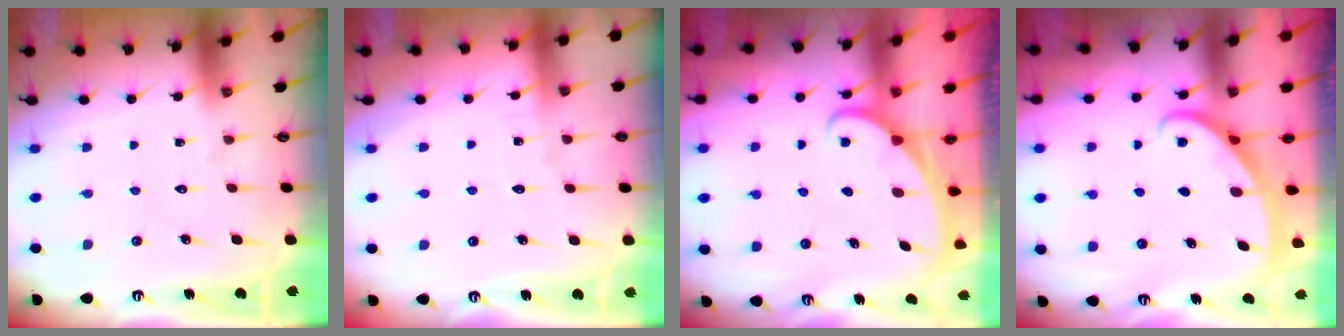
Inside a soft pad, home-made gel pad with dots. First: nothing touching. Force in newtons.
{"total": 2.3, "press": 2.3, "slide": 0.3}
{"total": 1.9, "press": 1.9, "slide": 0.1}
{"total": 2.3, "press": 2.3, "slide": 0.2}